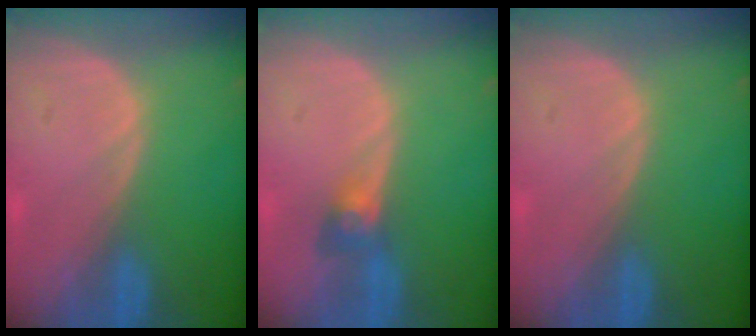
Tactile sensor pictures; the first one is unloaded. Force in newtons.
{"total": 3.1, "press": 2.7, "slide": 1.4}
{"total": 0.0}